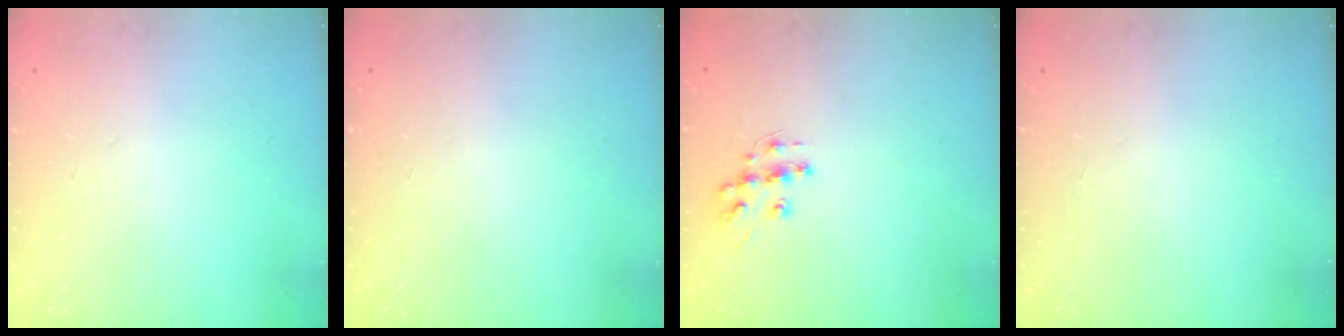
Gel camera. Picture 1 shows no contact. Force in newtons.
{"total": 0.0}
{"total": 9.8, "press": 9.8, "slide": 0.6}
{"total": 0.0}